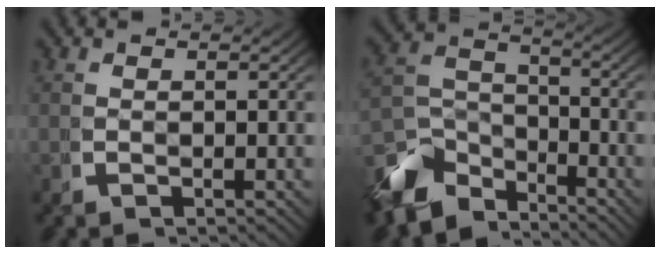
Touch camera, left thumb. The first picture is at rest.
{"total": 8.9, "force": [-4.6, 5.7, 5.0], "torque": [-0.086, -0.030, -0.075]}